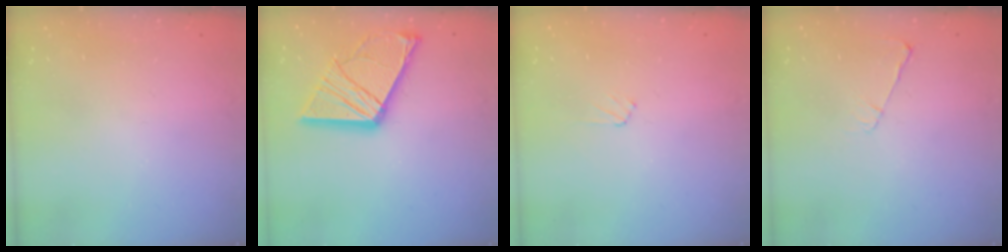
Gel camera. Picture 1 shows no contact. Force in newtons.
{"total": 18.5, "press": 18.4, "slide": 1.7}
{"total": 4.0, "press": 4.0, "slide": 0.6}
{"total": 3.9, "press": 3.9, "slide": 0.6}